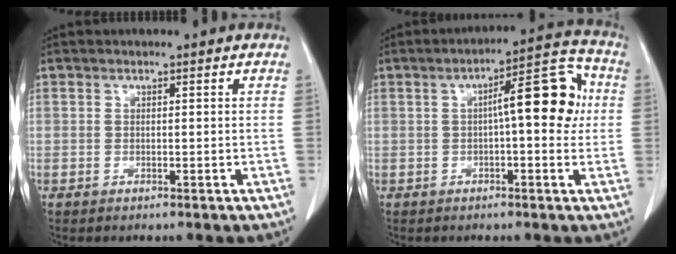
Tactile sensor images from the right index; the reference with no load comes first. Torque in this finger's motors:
{"motor_torque": [0.92, 0.03, 0.46, 0.09]}